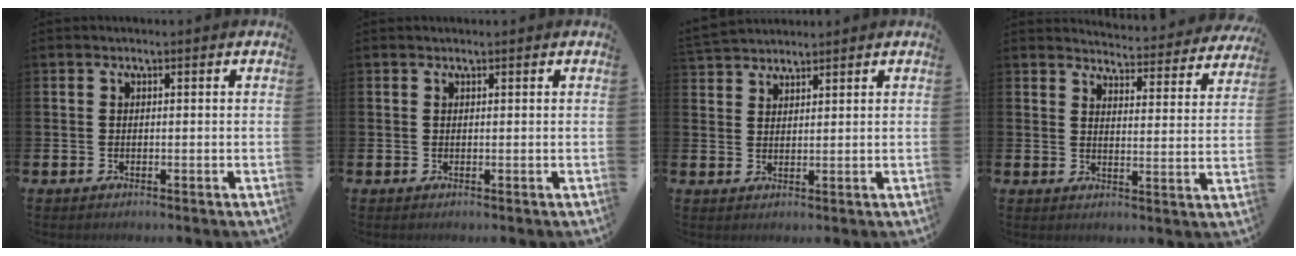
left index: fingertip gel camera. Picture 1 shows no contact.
{"total": 0.0}
{"total": 3.1, "force": [3.0, 0.5, -0.2], "torque": [-0.003, -0.010, 0.057]}
{"total": 4.0, "force": [4.0, 0.2, 0.3], "torque": [-0.009, -0.041, 0.064]}